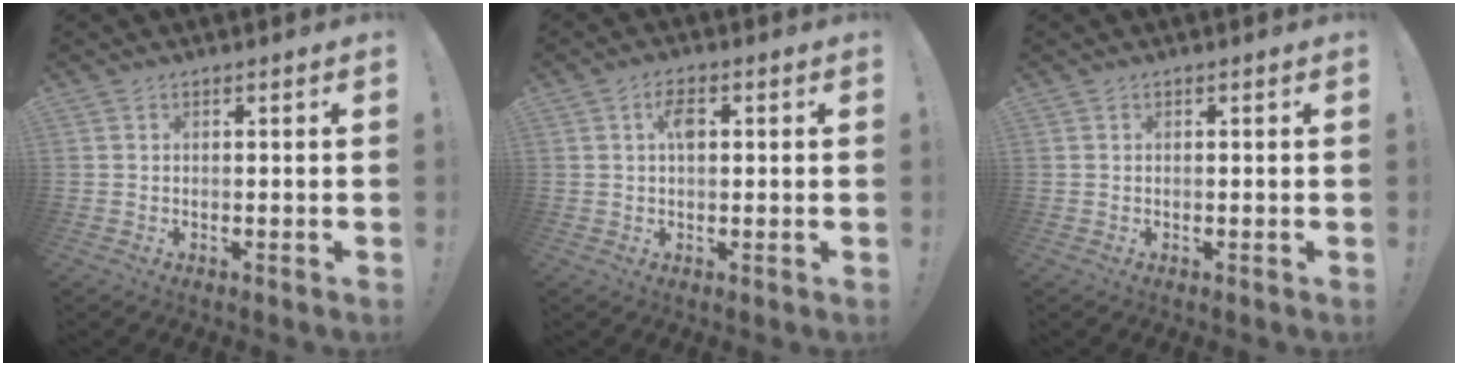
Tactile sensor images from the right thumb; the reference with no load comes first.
{"total": 4.5, "force": [0.9, 2.6, 3.6], "torque": [-0.062, 0.007, 0.012]}
{"total": 0.0}